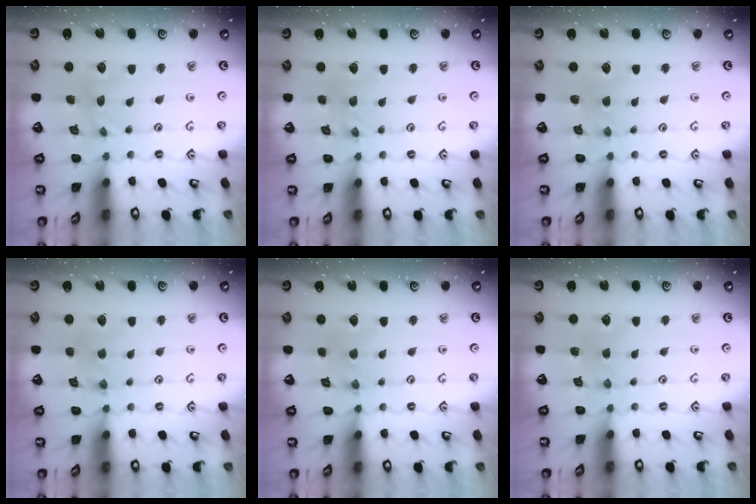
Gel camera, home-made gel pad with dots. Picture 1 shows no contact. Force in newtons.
{"total": 0.0}
{"total": 1.8, "press": 1.8, "slide": 0.3}
{"total": 1.4, "press": 1.4, "slide": 0.2}
{"total": 0.0}
{"total": 1.5, "press": 1.5, "slide": 0.3}